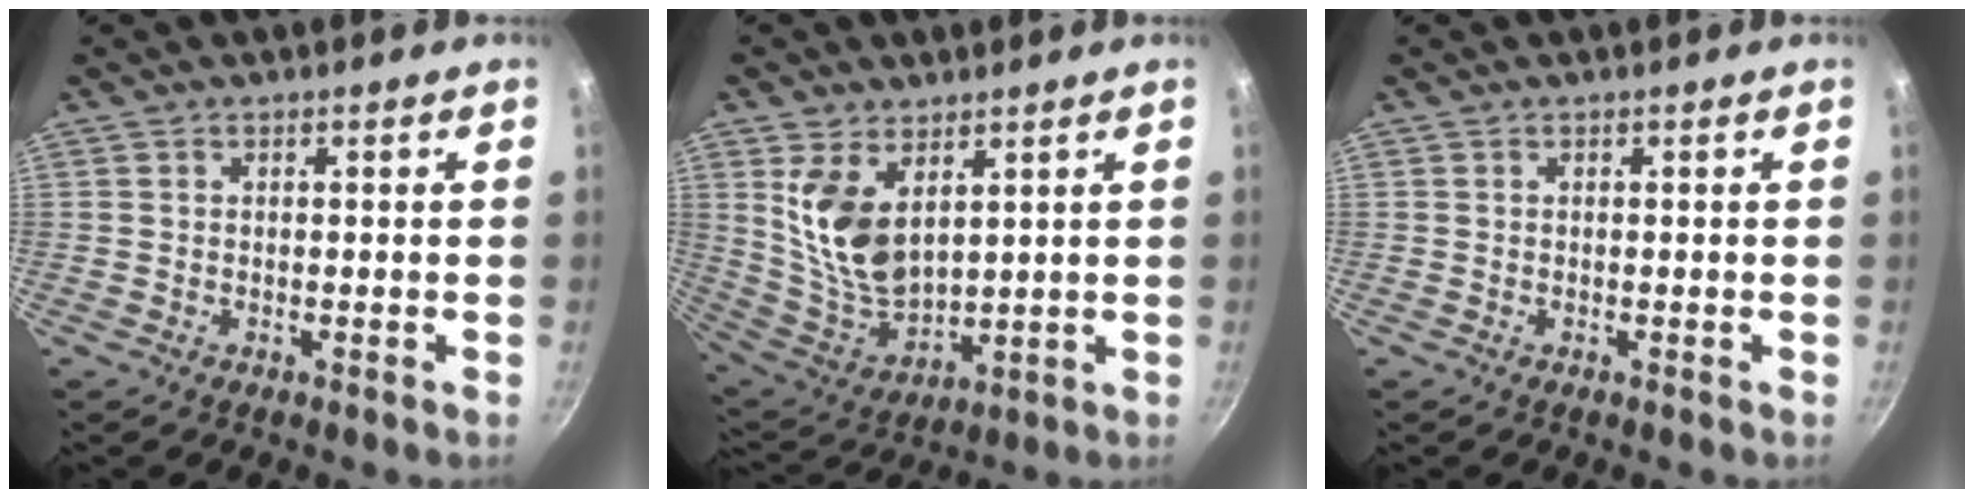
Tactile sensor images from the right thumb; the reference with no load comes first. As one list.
[{"total": 12.3, "force": [4.6, 7.0, 9.0], "torque": [-0.162, -0.047, 0.105]}, {"total": 0.0}]